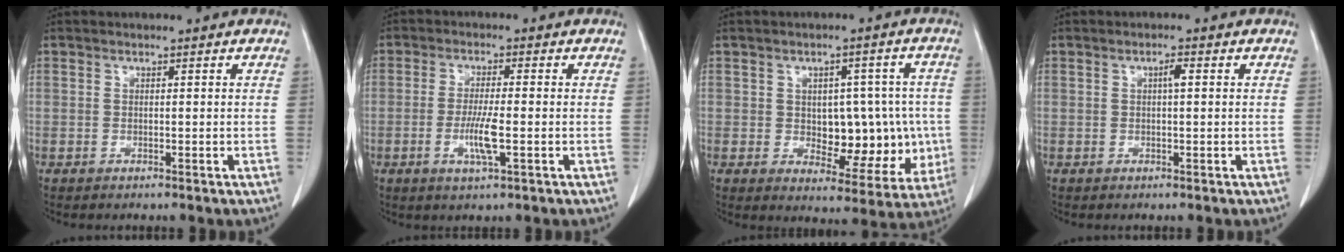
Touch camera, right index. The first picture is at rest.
{"total": 5.3, "force": [-1.4, 0.3, 5.1], "torque": [-0.103, -0.011, -0.024]}
{"total": 11.4, "force": [-0.6, 6.5, 9.3], "torque": [-0.100, 0.022, 0.013]}
{"total": 1.4, "force": [0.3, 0.2, 1.4], "torque": [-0.024, 0.004, 0.003]}